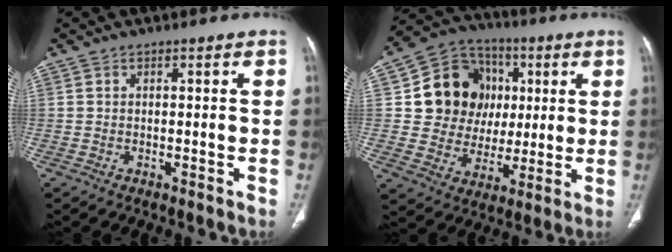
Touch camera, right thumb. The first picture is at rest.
{"total": 16.5, "force": [3.1, 14.6, 7.0], "torque": [-0.072, 0.012, 0.063]}